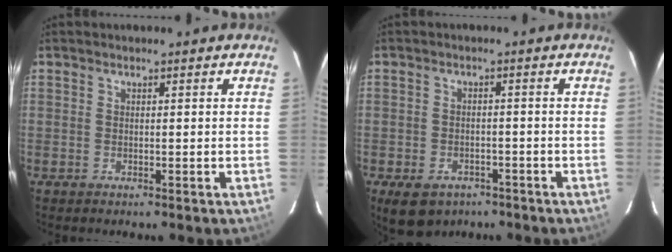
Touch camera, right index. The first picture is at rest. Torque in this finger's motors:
{"motor_torque": [0.58, -0.85, 0.14, 0.00]}